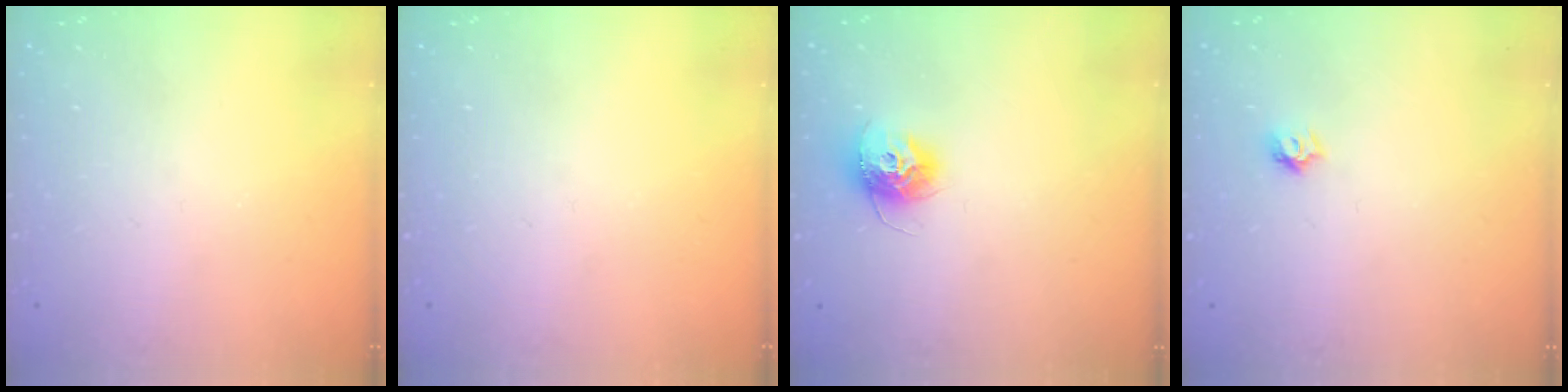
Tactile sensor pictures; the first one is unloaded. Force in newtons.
{"total": 0.0}
{"total": 11.0, "press": 11.0, "slide": 0.8}
{"total": 4.2, "press": 4.2, "slide": 0.4}